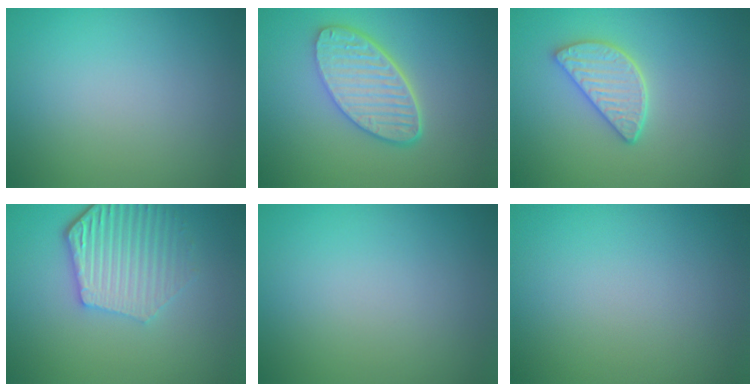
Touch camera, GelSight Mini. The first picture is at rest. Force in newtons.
{"total": 5.4, "press": 4.2, "slide": 3.4}
{"total": 3.5, "press": 3.1, "slide": 1.6}
{"total": 5.4, "press": 4.2, "slide": 3.4}
{"total": 0.0}
{"total": 0.0}